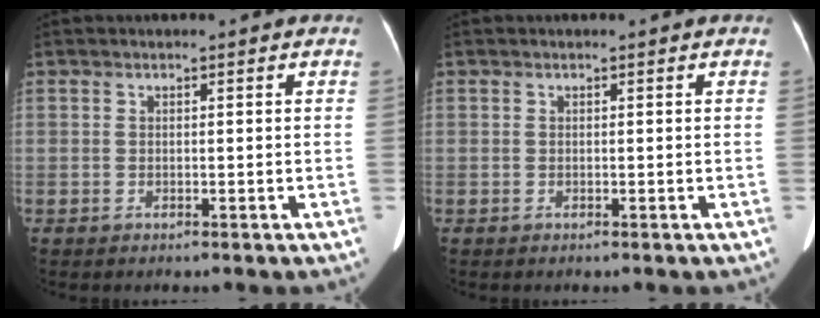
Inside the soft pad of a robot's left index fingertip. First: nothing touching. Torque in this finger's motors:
{"motor_torque": [0.01, 0.01, 0.00, 0.00]}